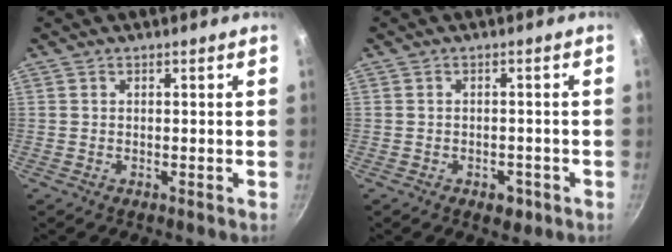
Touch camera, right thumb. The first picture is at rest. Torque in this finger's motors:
{"motor_torque": [2.60, 2.41, 0.19, -0.53, -0.01]}